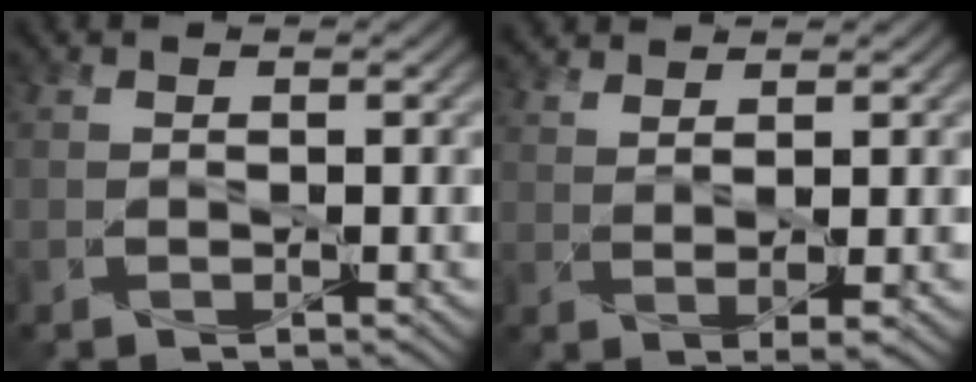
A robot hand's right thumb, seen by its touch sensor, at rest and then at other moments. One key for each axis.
{"total": 3.7, "fx": 2.2, "fy": 0.6, "fz": 2.9, "tx": -0.060, "ty": 0.001, "tz": 0.047}